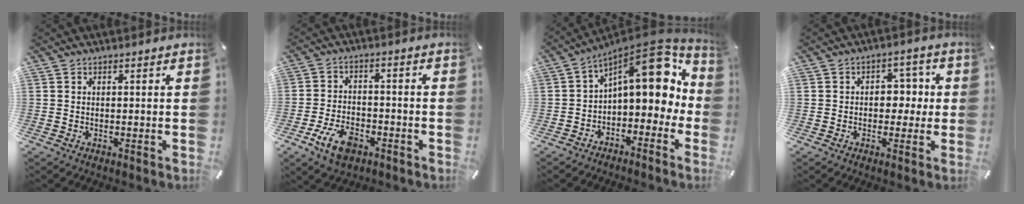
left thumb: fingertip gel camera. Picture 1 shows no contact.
{"total": 8.9, "force": [-4.5, 5.3, 5.5], "torque": [-0.120, 0.015, -0.083]}
{"total": 14.9, "force": [5.3, 8.3, 11.2], "torque": [-0.131, -0.047, 0.086]}
{"total": 6.3, "force": [-0.2, 4.9, 3.9], "torque": [-0.048, 0.005, -0.012]}